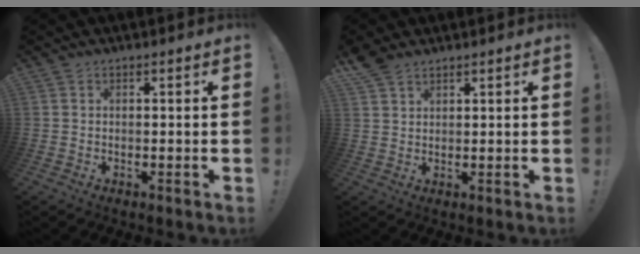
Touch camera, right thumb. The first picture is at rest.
{"total": 4.4, "force": [3.6, 1.9, 1.8], "torque": [-0.037, -0.019, 0.069]}